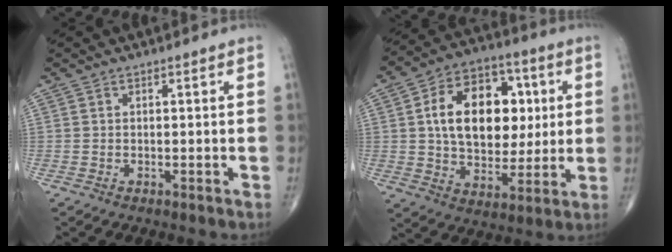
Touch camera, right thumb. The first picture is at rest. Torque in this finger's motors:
{"motor_torque": [-0.10, 0.95, 0.94, 0.58, 0.24]}